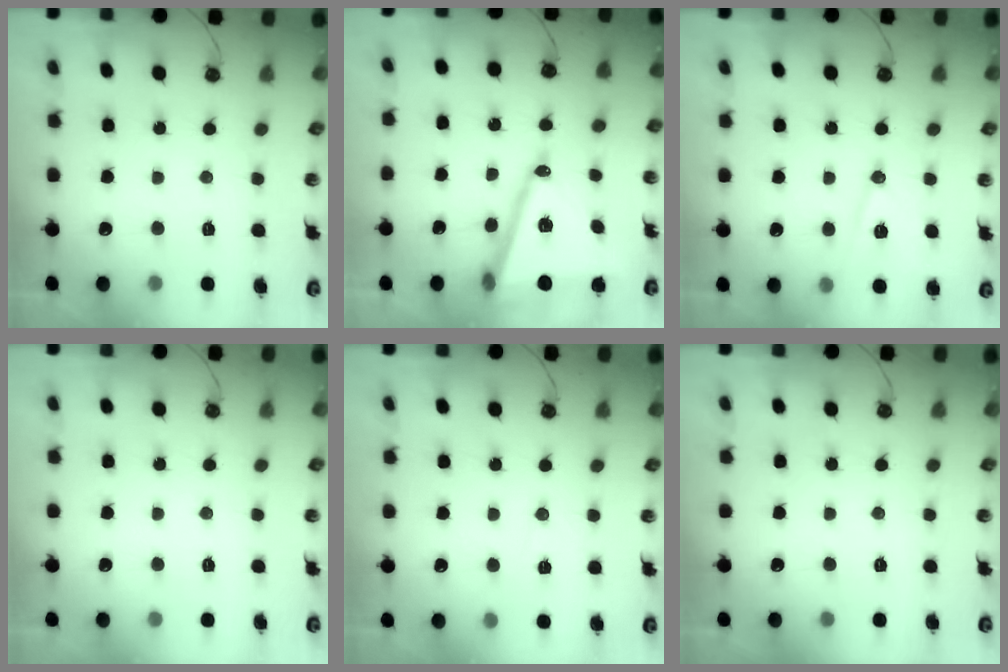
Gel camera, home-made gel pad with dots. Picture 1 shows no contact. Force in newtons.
{"total": 19.9, "press": 19.5, "slide": 3.8}
{"total": 11.5, "press": 11.0, "slide": 3.2}
{"total": 0.0}
{"total": 3.8, "press": 3.2, "slide": 2.1}
{"total": 0.0}